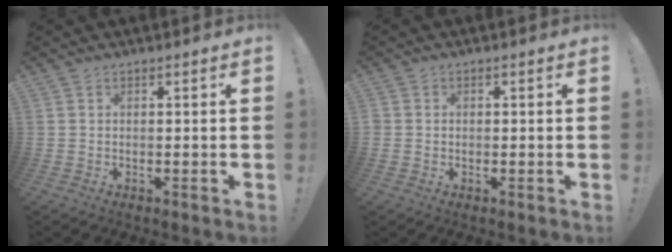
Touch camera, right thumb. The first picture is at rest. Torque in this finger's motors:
{"motor_torque": [0.00, -0.09, -0.15, 0.04, -0.02]}